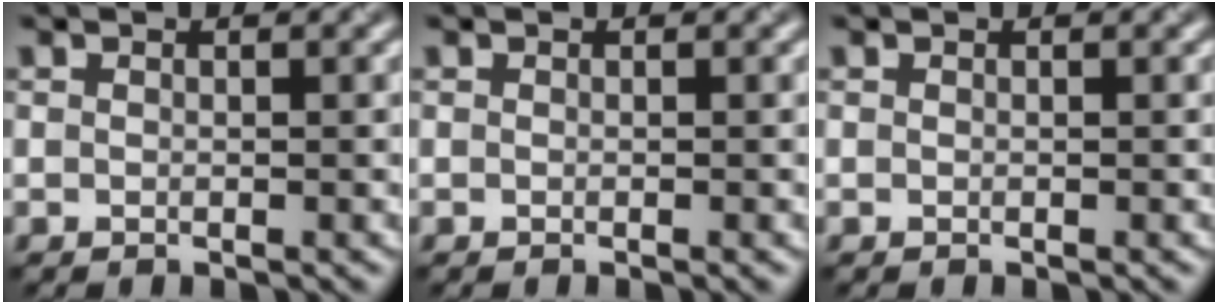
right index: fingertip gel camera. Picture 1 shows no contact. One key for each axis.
{"total": 0.0}
{"total": 0.0}